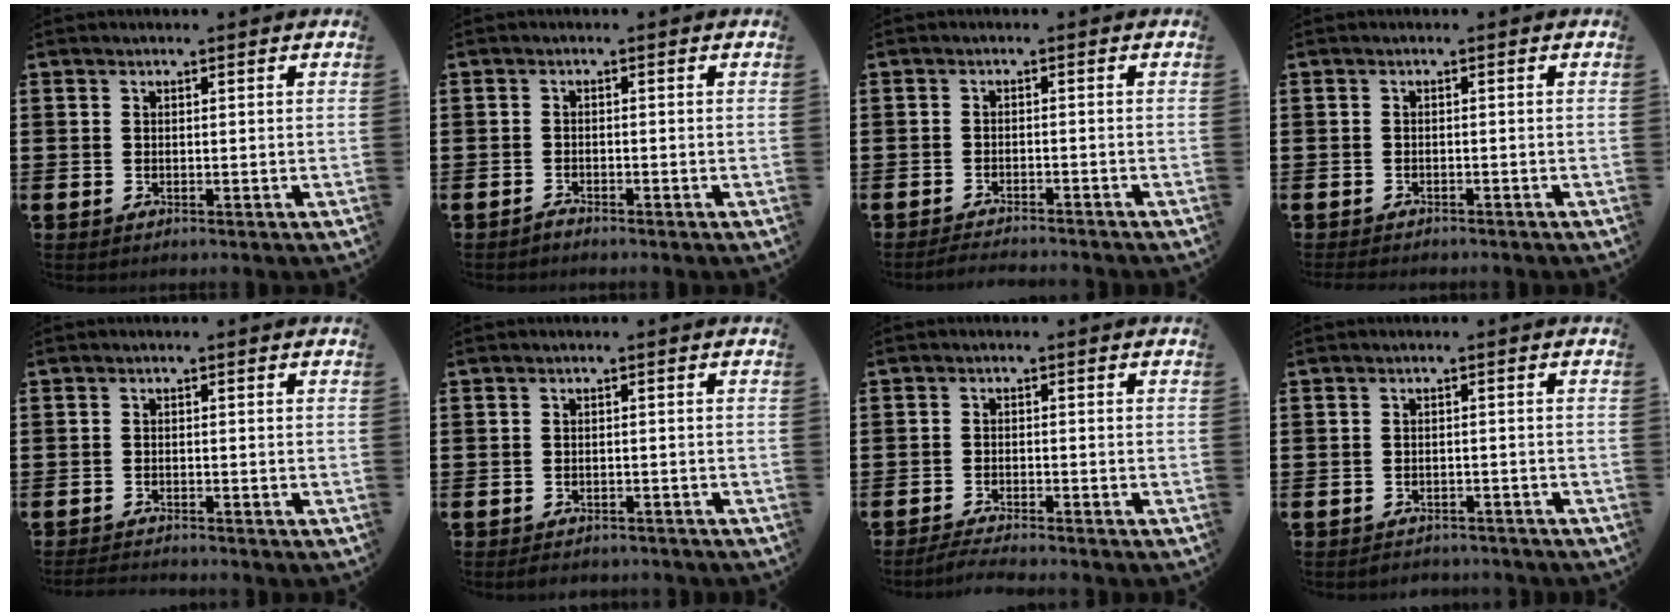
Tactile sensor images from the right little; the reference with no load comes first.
{"total": 0.7, "force": [-0.7, 0.0, 0.0], "torque": [-0.003, -0.002, -0.015]}
{"total": 1.7, "force": [-1.7, -0.1, 0.3], "torque": [-0.005, 0.003, -0.033]}
{"total": 0.7, "force": [-0.7, 0.1, 0.0], "torque": [-0.003, -0.001, -0.014]}
{"total": 1.3, "force": [-1.3, 0.0, 0.1], "torque": [-0.004, 0.001, -0.026]}
{"total": 1.3, "force": [-1.3, 0.2, 0.2], "torque": [-0.008, 0.001, -0.028]}
{"total": 1.9, "force": [-1.8, -0.2, 0.4], "torque": [-0.007, 0.003, -0.036]}
{"total": 1.4, "force": [-1.4, 0.1, -0.2], "torque": [-0.003, 0.003, -0.032]}